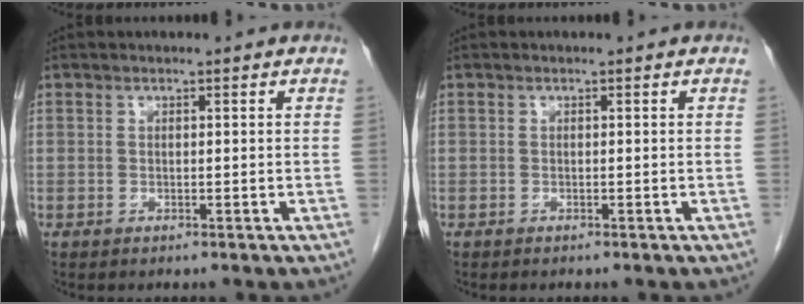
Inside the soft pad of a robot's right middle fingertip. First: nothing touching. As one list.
[{"total": 0.0}]